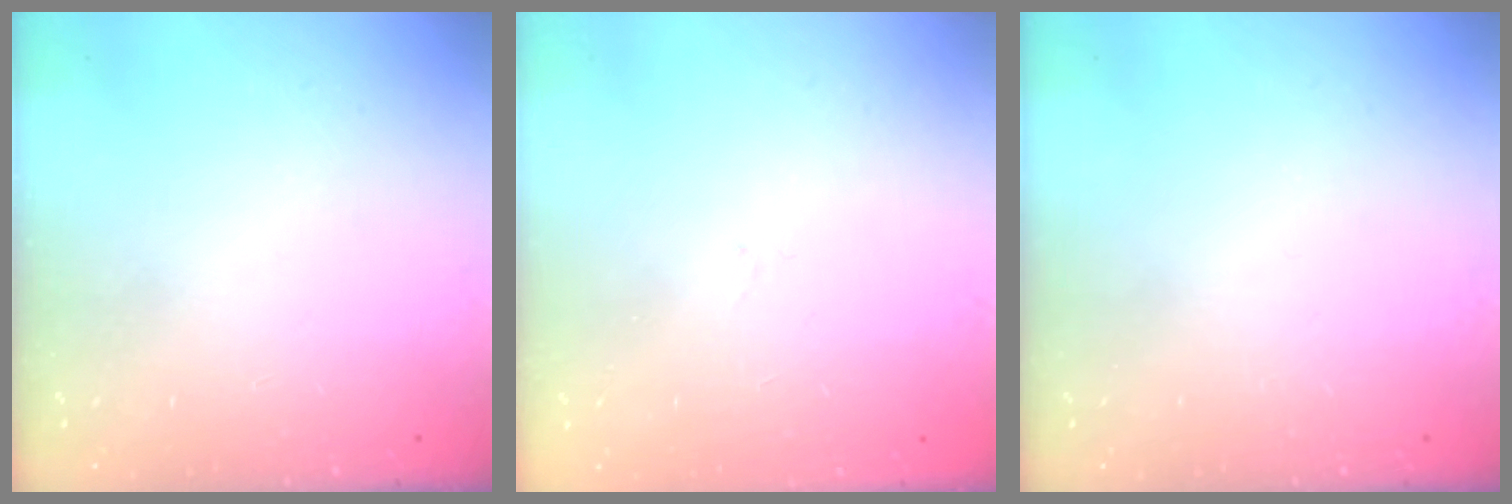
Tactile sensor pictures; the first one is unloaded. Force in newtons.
{"total": 0.9, "press": 0.9, "slide": 0.2}
{"total": 0.0}